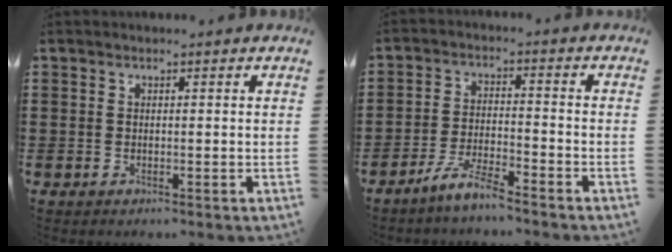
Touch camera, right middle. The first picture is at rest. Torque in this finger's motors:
{"motor_torque": [2.14, 0.00, 0.34, 0.09]}